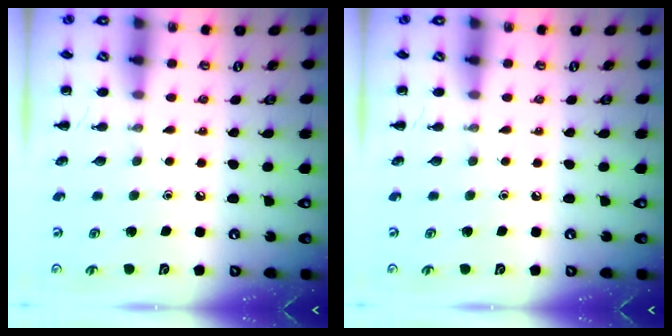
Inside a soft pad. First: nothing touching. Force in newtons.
{"total": 0.0}